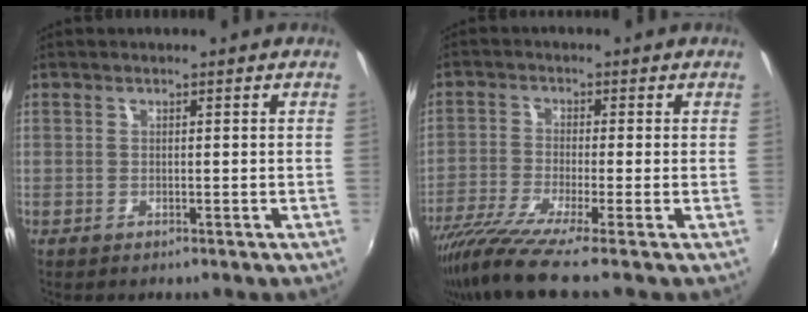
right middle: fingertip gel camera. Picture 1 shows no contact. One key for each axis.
{"total": 8.4, "fx": -6.7, "fy": -1.1, "fz": 5.0, "tx": -0.112, "ty": -0.033, "tz": -0.129}